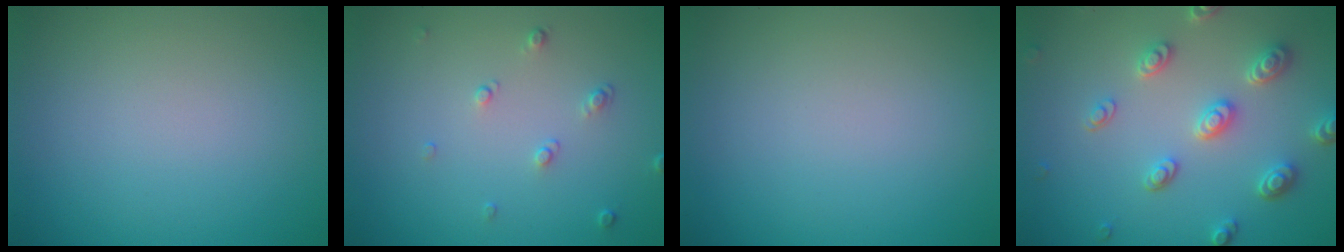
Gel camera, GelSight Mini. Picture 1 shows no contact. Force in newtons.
{"total": 1.1, "press": 0.8, "slide": 0.8}
{"total": 0.0}
{"total": 4.4, "press": 3.6, "slide": 2.5}